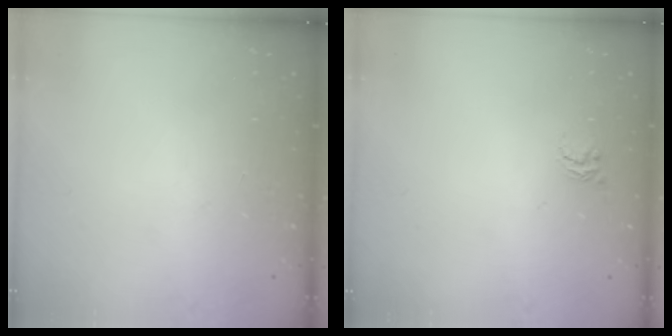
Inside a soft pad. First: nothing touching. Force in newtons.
{"total": 4.1, "press": 4.1, "slide": 0.2}